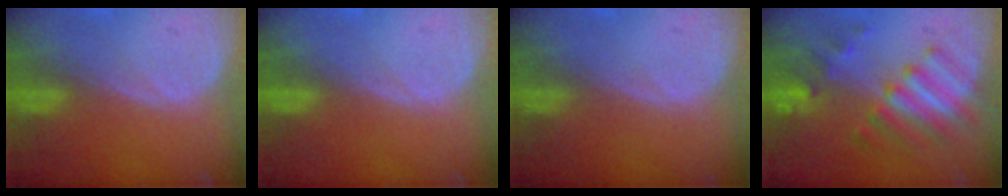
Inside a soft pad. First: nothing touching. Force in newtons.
{"total": 0.0}
{"total": 0.0}
{"total": 7.5, "press": 7.2, "slide": 2.0}